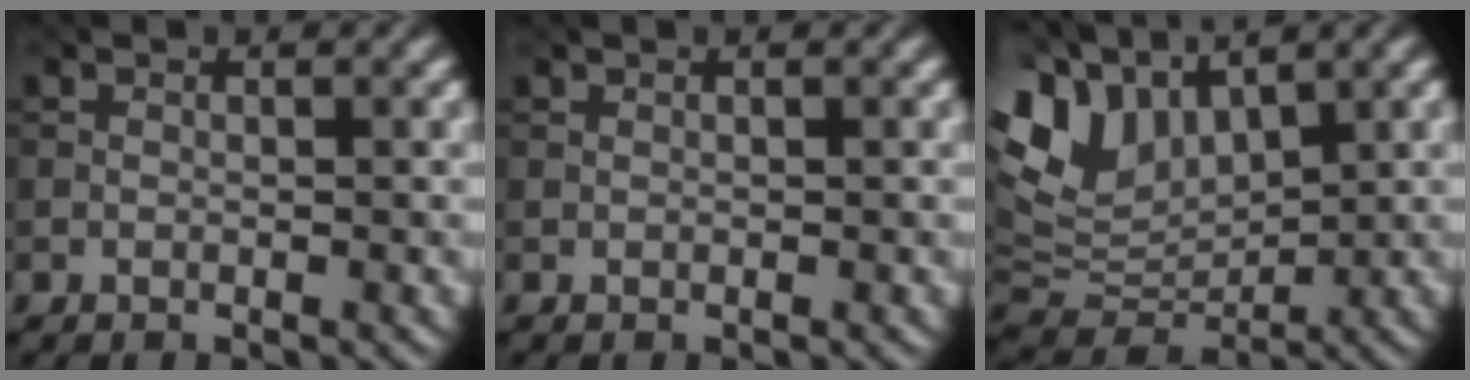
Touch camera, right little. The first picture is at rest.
{"total": 0.0}
{"total": 8.4, "force": [4.0, 5.4, 5.1], "torque": [-0.121, 0.009, 0.074]}